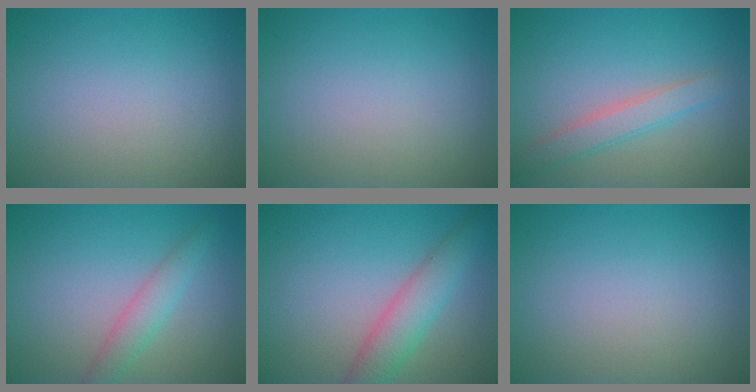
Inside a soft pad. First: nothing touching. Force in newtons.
{"total": 0.0}
{"total": 2.5, "press": 2.5, "slide": 0.1}
{"total": 2.5, "press": 2.5, "slide": 0.1}
{"total": 4.2, "press": 4.2, "slide": 0.2}
{"total": 0.0}